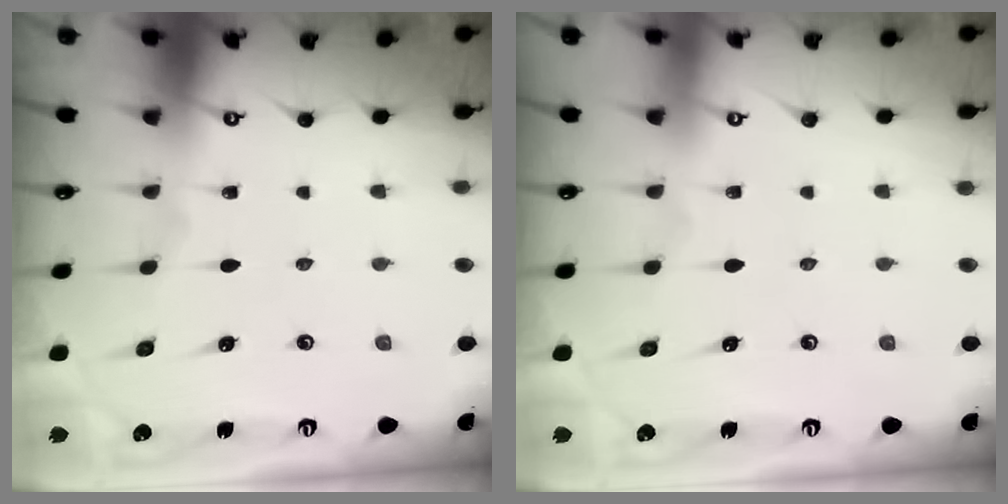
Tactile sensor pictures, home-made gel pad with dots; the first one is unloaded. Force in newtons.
{"total": 3.8, "press": 3.8, "slide": 0.1}